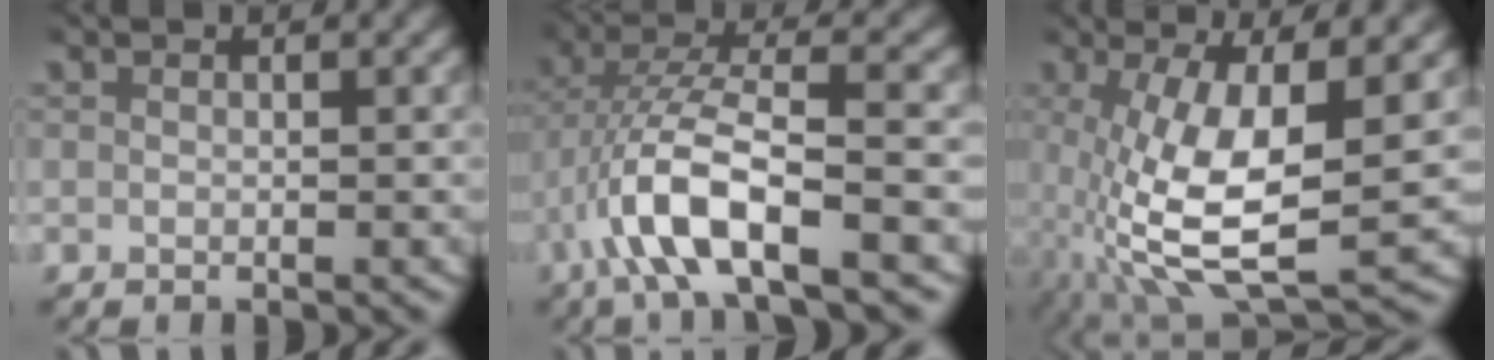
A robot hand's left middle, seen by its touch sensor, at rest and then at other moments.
{"total": 6.2, "force": [-1.3, 2.0, 5.7], "torque": [-0.127, -0.006, -0.020]}
{"total": 10.4, "force": [-1.1, 4.7, 9.2], "torque": [-0.184, -0.040, 0.010]}